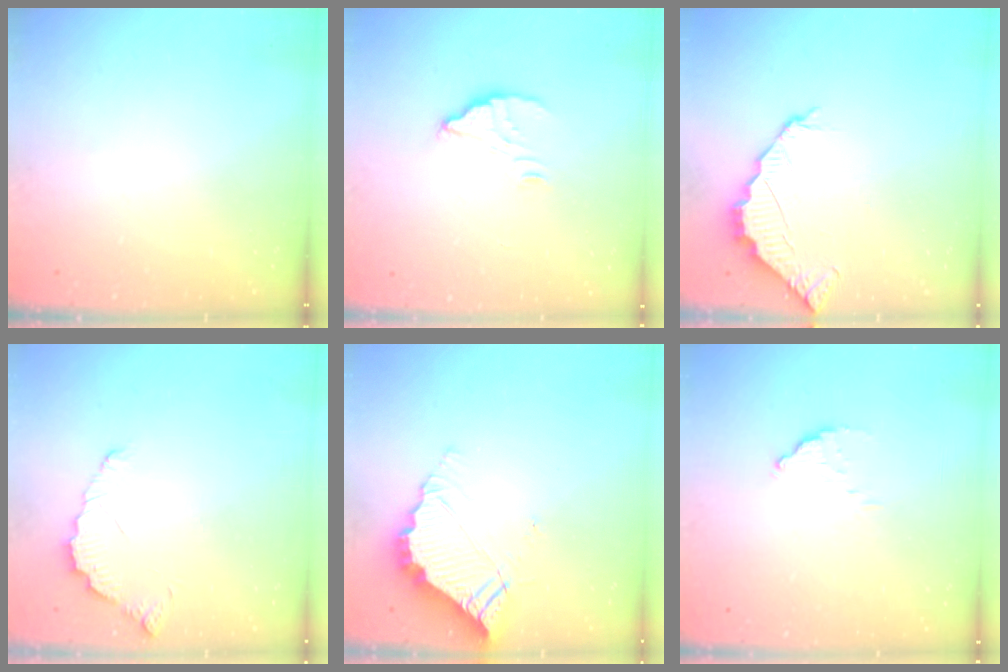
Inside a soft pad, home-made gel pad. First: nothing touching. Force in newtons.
{"total": 3.4, "press": 3.4, "slide": 0.1}
{"total": 2.4, "press": 2.4, "slide": 0.2}
{"total": 4.6, "press": 4.6, "slide": 0.4}
{"total": 7.6, "press": 7.6, "slide": 0.5}
{"total": 2.8, "press": 2.8, "slide": 0.0}